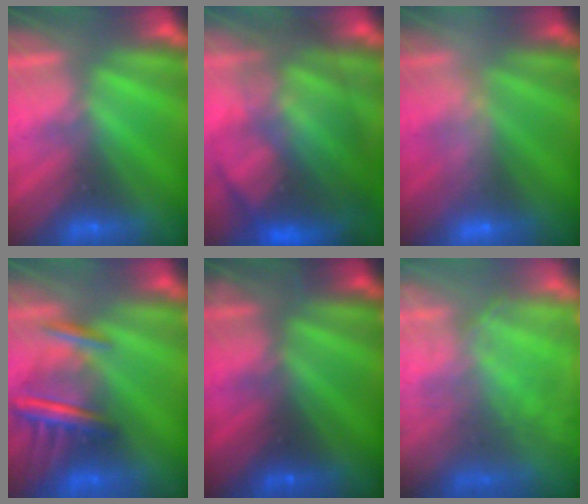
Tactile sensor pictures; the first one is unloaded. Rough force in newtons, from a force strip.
{"total": 7.4}
{"total": 2.5}
{"total": 8.6}
{"total": 2.5}
{"total": 11.4}